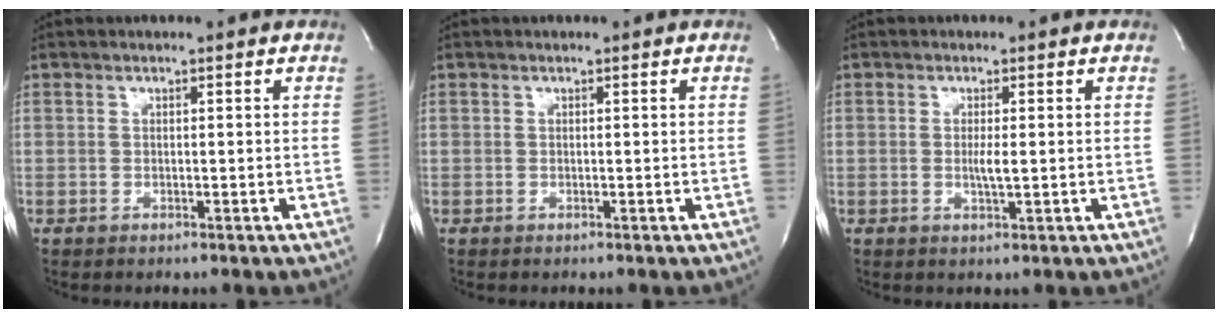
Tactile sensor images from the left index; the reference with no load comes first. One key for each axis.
{"total": 0.0}
{"total": 2.1, "fx": -0.1, "fy": 0.1, "fz": 2.1, "tx": -0.043, "ty": -0.004, "tz": -0.001}